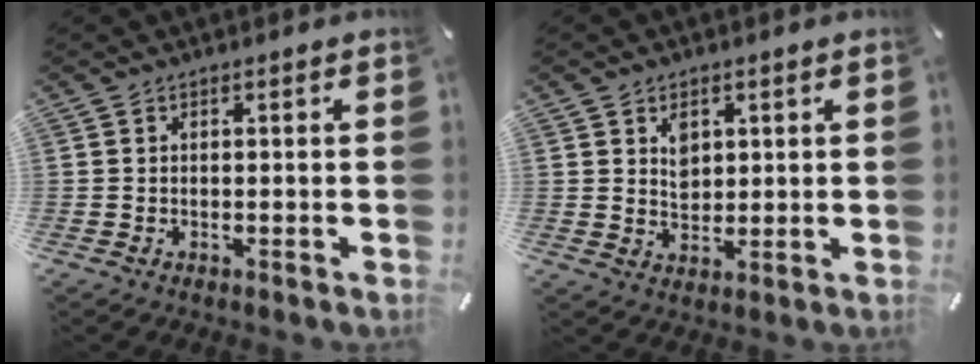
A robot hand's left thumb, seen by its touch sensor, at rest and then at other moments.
{"total": 4.4, "force": [1.8, 3.5, 1.8], "torque": [-0.020, -0.004, 0.028]}